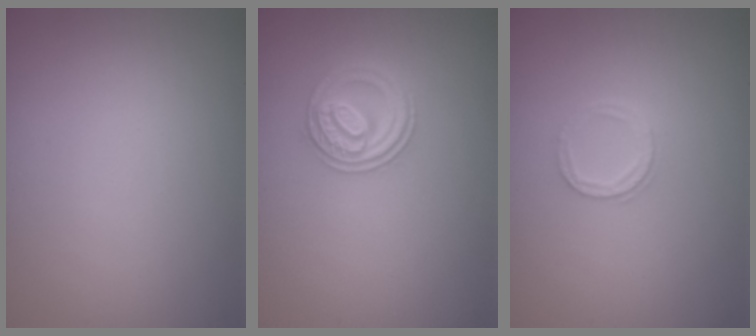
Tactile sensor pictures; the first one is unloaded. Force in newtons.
{"total": 2.6, "press": 2.5, "slide": 0.7}
{"total": 1.6, "press": 1.6, "slide": 0.2}